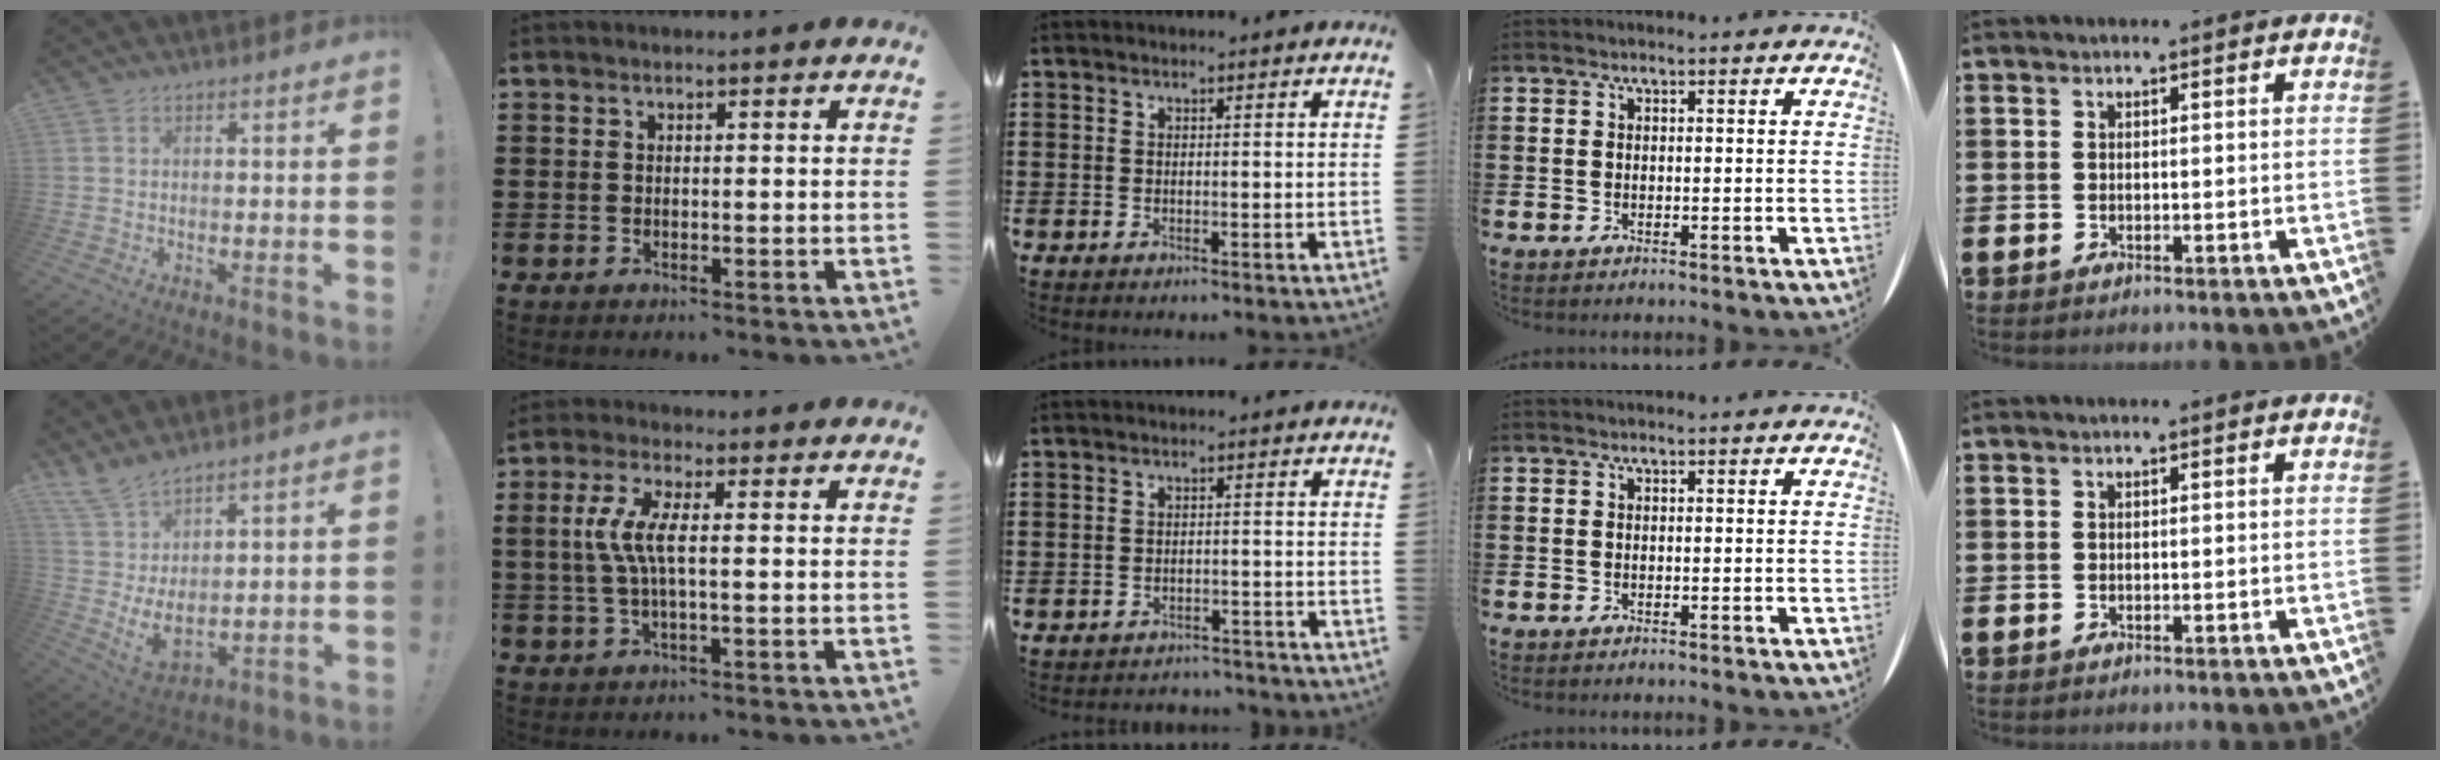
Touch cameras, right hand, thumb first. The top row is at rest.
{"thumb": {"total": 8.2, "force": [4.2, 3.1, 6.3], "torque": [-0.126, -0.042, 0.085]}, "index": {"total": 5.9, "force": [0.1, 1.2, 5.8], "torque": [-0.136, -0.009, -0.011]}, "middle": {"total": 2.0, "force": [-2.0, 0.2, -0.1], "torque": [-0.007, -0.001, -0.043]}}